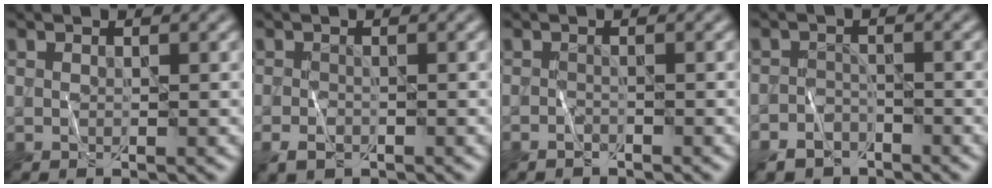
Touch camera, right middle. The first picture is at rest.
{"total": 1.6, "force": [-0.8, 1.1, 0.9], "torque": [-0.018, -0.004, -0.016]}
{"total": 0.7, "force": [-0.7, 0.3, 0.0], "torque": [0.001, 0.001, -0.012]}
{"total": 3.3, "force": [-2.7, 1.9, 0.4], "torque": [0.002, 0.001, -0.049]}